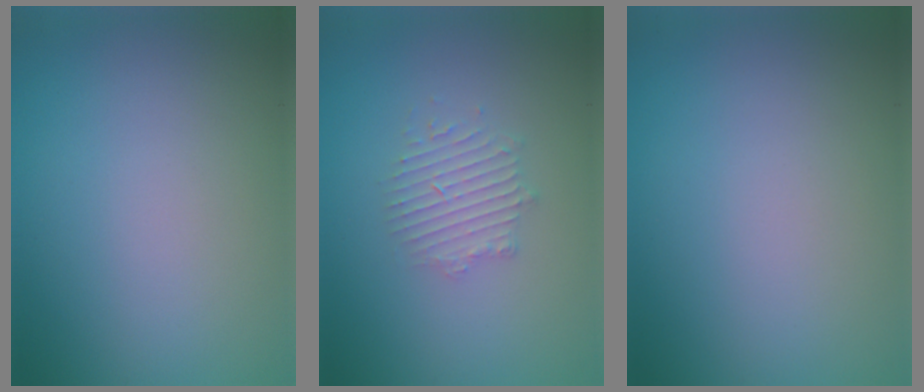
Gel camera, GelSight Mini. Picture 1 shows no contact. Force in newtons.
{"total": 2.4, "press": 2.4, "slide": 0.3}
{"total": 0.0}